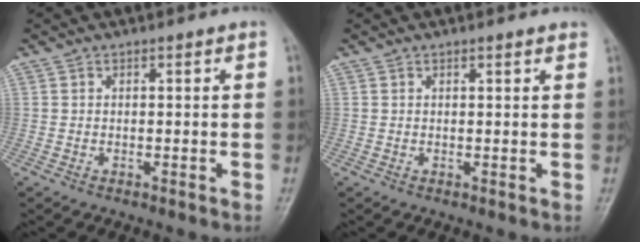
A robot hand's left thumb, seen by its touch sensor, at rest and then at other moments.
{"total": 1.2, "force": [0.9, 0.2, 0.7], "torque": [-0.005, 0.000, 0.011]}